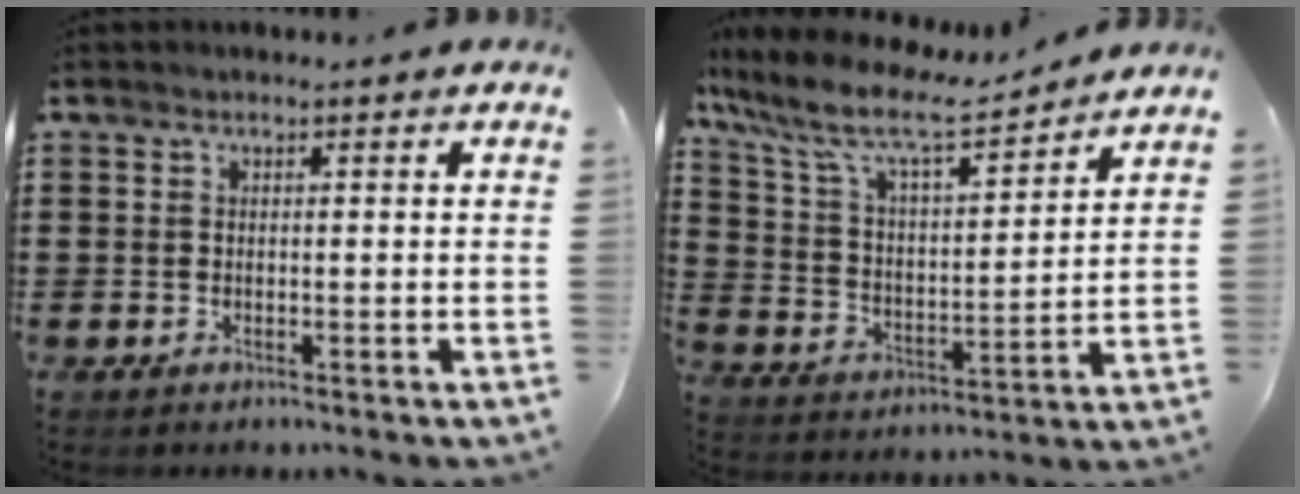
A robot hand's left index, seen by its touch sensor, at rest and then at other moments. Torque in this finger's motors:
{"motor_torque": [1.91, -0.23, 0.31, 0.21]}